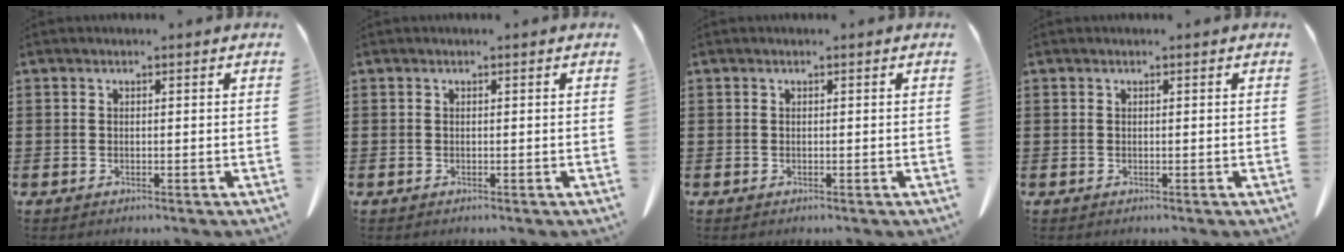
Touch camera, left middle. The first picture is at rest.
{"total": 0.0}
{"total": 0.0}
{"total": 0.0}